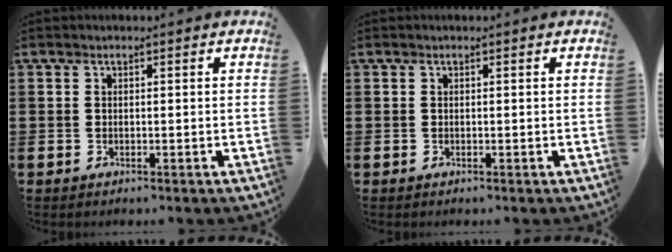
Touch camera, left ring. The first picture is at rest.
{"total": 0.0}